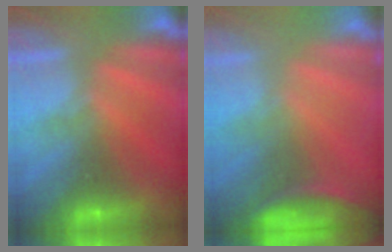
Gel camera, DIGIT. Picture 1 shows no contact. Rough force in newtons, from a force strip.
{"total": 4.3}